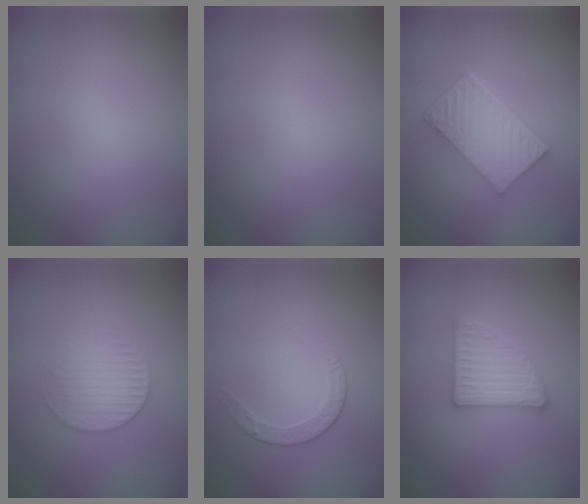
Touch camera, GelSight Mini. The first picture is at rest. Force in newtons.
{"total": 0.0}
{"total": 6.0, "press": 4.3, "slide": 4.2}
{"total": 2.8, "press": 2.7, "slide": 0.6}
{"total": 2.1, "press": 1.4, "slide": 1.5}
{"total": 3.6, "press": 3.5, "slide": 0.5}